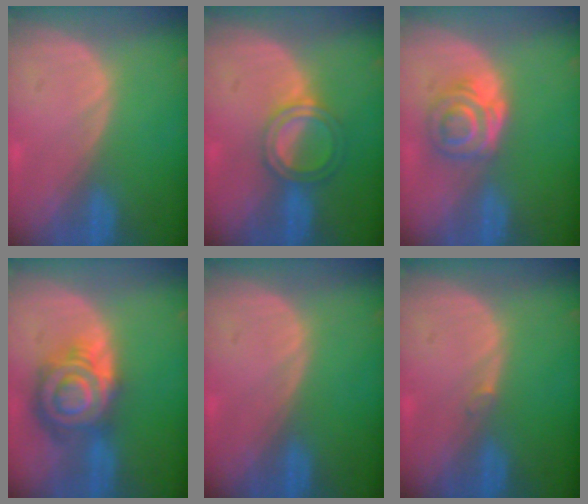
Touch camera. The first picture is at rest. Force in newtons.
{"total": 5.1, "press": 4.6, "slide": 2.1}
{"total": 6.2, "press": 5.2, "slide": 3.3}
{"total": 9.2, "press": 9.1, "slide": 0.5}
{"total": 0.0}
{"total": 0.6, "press": 0.5, "slide": 0.3}